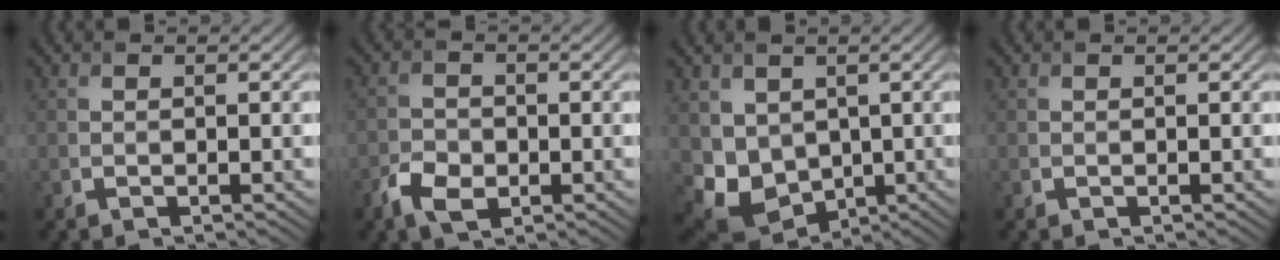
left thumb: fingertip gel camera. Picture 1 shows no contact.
{"total": 3.9, "force": [-1.9, 2.5, 2.2], "torque": [-0.049, -0.005, -0.043]}
{"total": 7.1, "force": [0.7, 5.9, 3.8], "torque": [-0.104, -0.032, 0.025]}
{"total": 0.0}